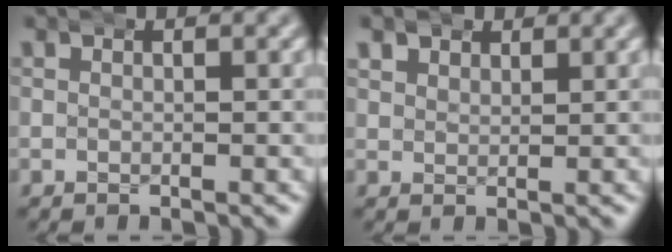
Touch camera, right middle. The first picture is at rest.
{"total": 1.8, "force": [1.4, 1.1, 0.4], "torque": [-0.013, -0.004, 0.029]}